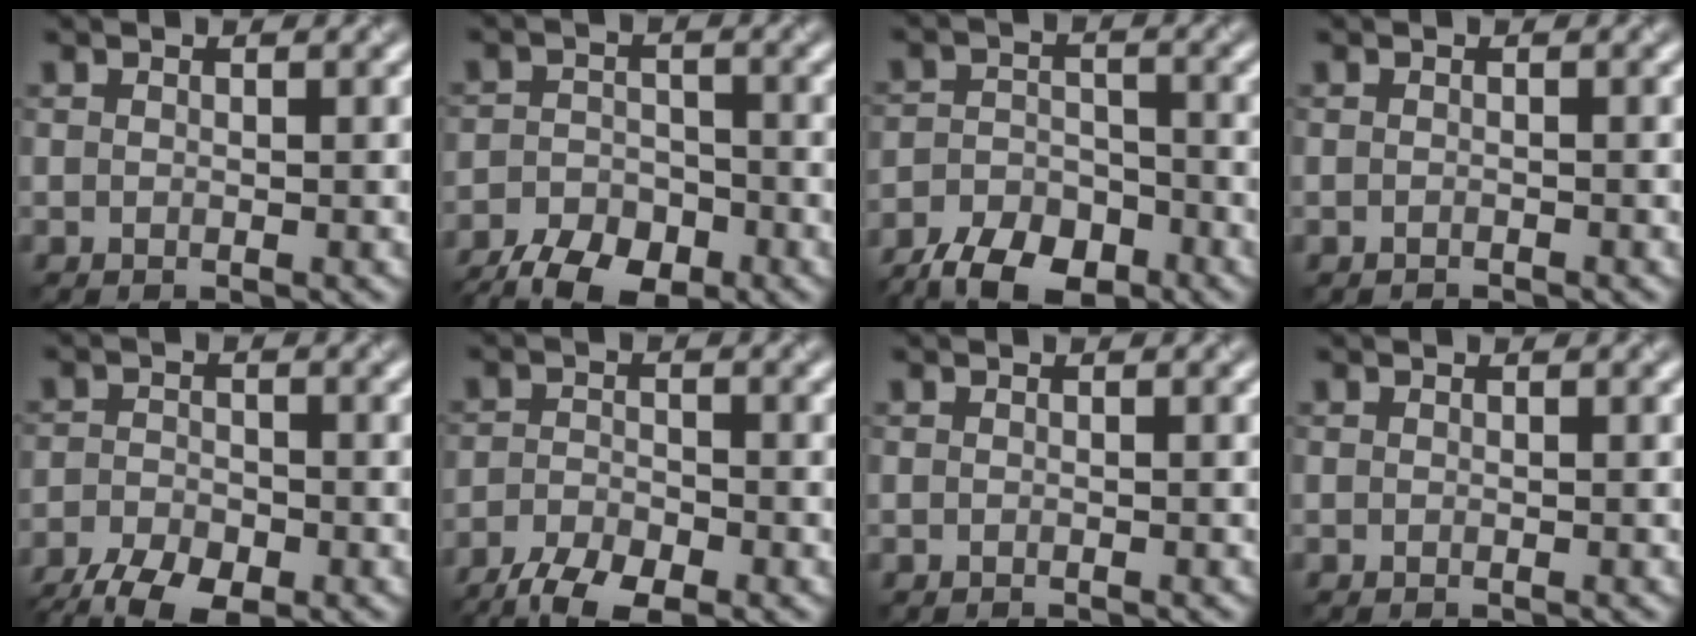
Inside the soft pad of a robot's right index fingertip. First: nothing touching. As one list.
[{"total": 7.6, "force": [-5.8, 3.5, 3.3], "torque": [-0.055, -0.023, -0.099]}, {"total": 7.8, "force": [-6.3, 3.6, 3.0], "torque": [-0.047, -0.021, -0.107]}, {"total": 0.9, "force": [-0.9, 0.1, 0.0], "torque": [0.001, -0.003, -0.017]}, {"total": 6.9, "force": [-5.0, 3.0, 3.7], "torque": [-0.070, -0.025, -0.087]}, {"total": 5.8, "force": [-4.4, 1.8, 3.3], "torque": [-0.065, -0.014, -0.088]}, {"total": 0.0}, {"total": 0.0}]